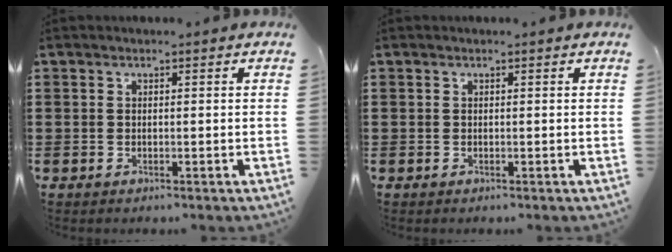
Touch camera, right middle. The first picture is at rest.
{"total": 0.0}